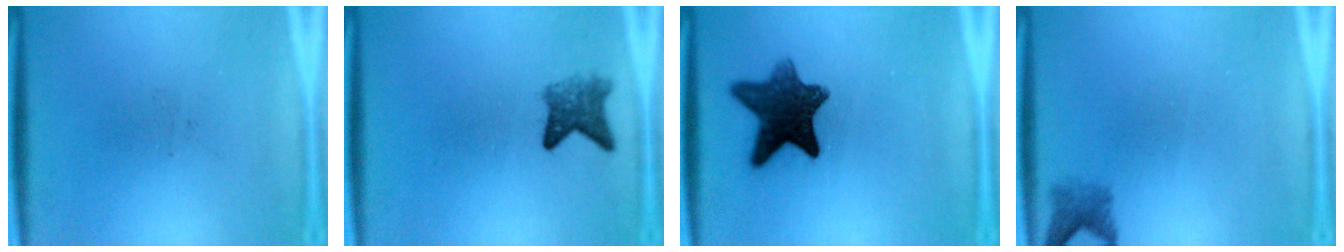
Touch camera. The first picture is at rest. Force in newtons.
{"total": 3.7}
{"total": 10.4}
{"total": 2.0}